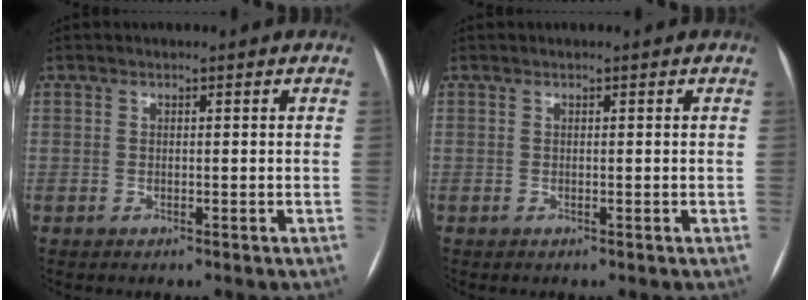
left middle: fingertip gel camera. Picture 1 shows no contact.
{"total": 0.0}